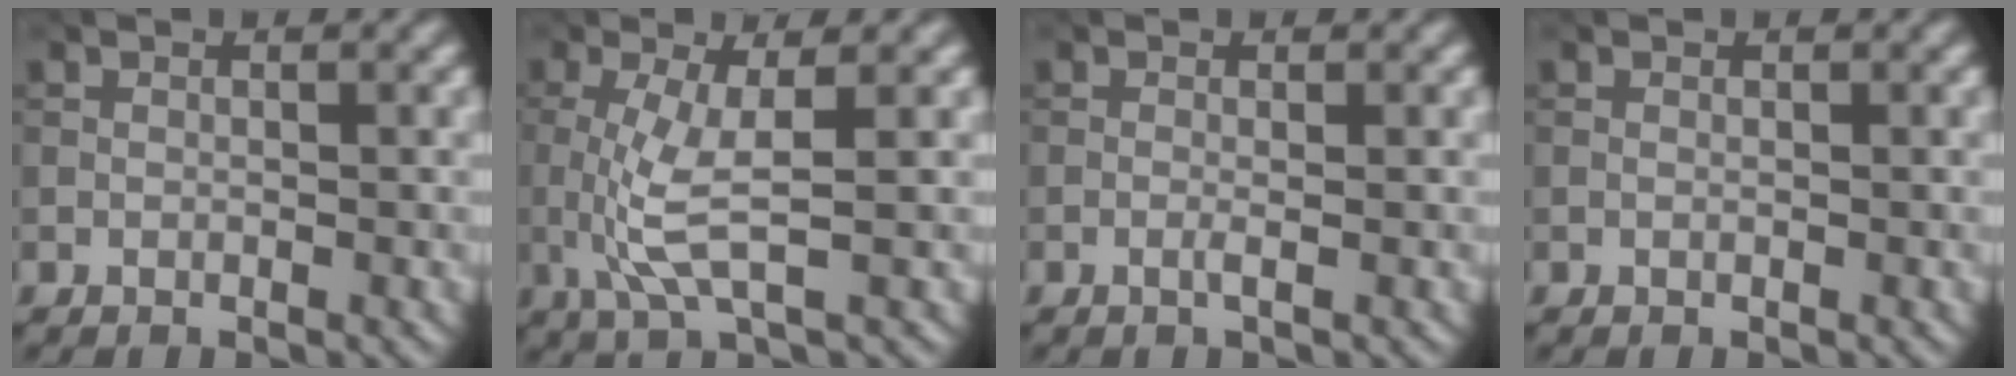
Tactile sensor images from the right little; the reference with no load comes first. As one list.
[{"total": 3.8, "force": [0.6, 0.7, 3.7], "torque": [-0.089, -0.011, 0.015]}, {"total": 0.6, "force": [0.0, 0.0, 0.6], "torque": [-0.008, 0.005, -0.004]}, {"total": 0.0}]